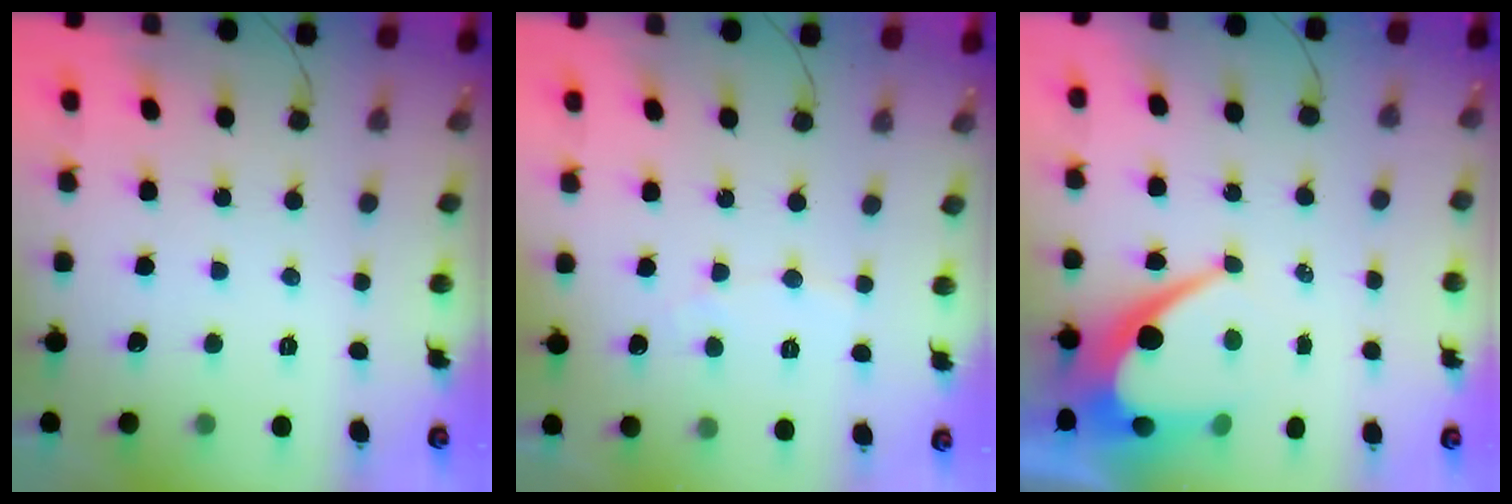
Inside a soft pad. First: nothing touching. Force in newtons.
{"total": 3.0, "press": 2.9, "slide": 0.2}
{"total": 10.3, "press": 10.3, "slide": 0.5}